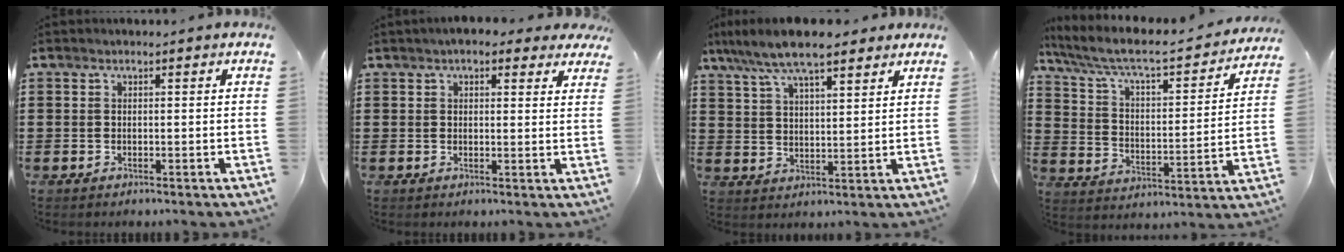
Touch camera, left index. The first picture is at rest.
{"total": 3.4, "force": [2.8, 1.2, 1.6], "torque": [-0.040, 0.002, 0.049]}
{"total": 8.7, "force": [7.0, 1.9, 4.7], "torque": [-0.112, -0.012, 0.127]}
{"total": 6.2, "force": [5.1, 0.9, 3.3], "torque": [-0.088, -0.041, 0.078]}